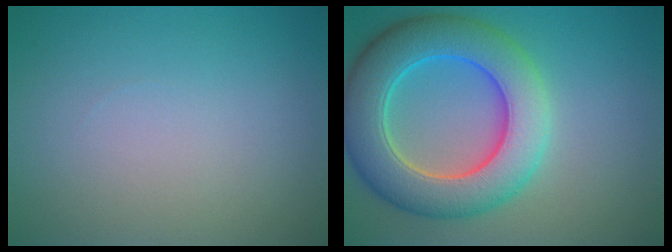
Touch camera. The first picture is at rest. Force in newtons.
{"total": 9.5, "press": 9.5, "slide": 0.5}